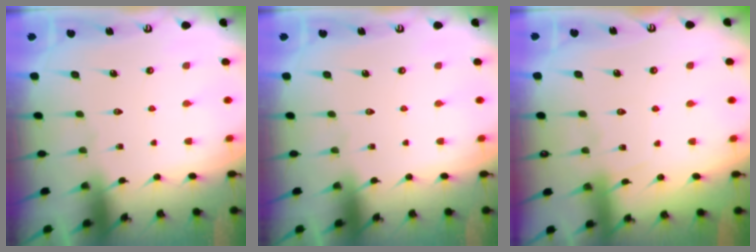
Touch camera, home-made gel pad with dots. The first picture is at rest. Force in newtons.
{"total": 0.0}
{"total": 5.9, "press": 5.9, "slide": 0.7}